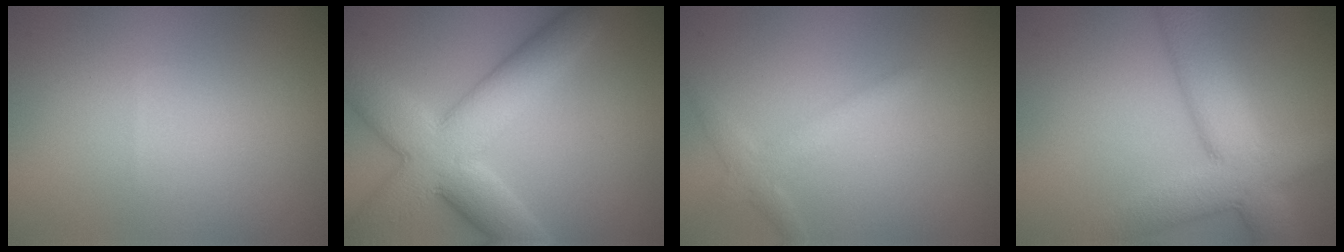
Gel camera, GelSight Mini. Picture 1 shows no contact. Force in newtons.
{"total": 9.6, "press": 9.6, "slide": 0.6}
{"total": 2.2, "press": 2.2, "slide": 0.1}
{"total": 8.4, "press": 8.4, "slide": 0.6}